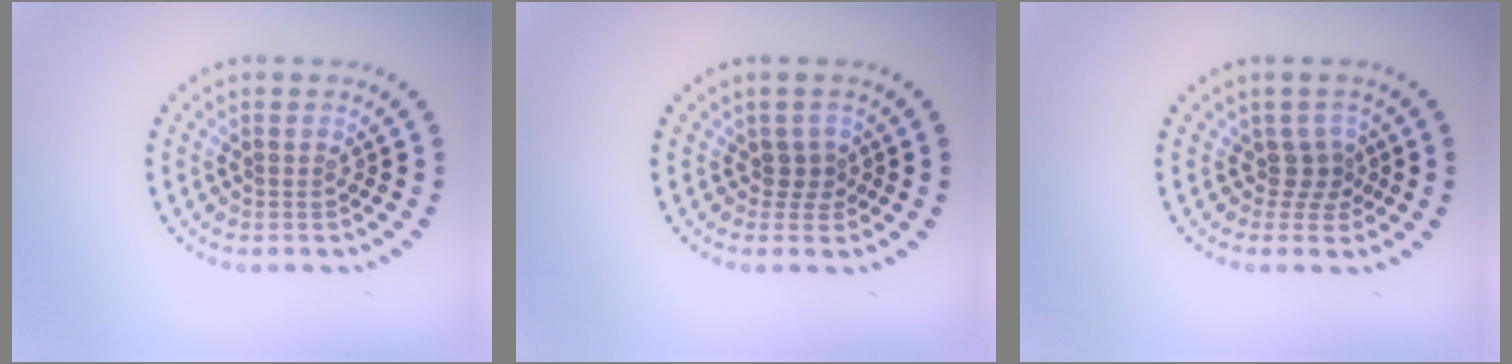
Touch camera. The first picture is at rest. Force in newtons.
{"total": 1.5, "press": 1.0, "slide": 1.1}
{"total": 1.8, "press": 1.1, "slide": 1.4}